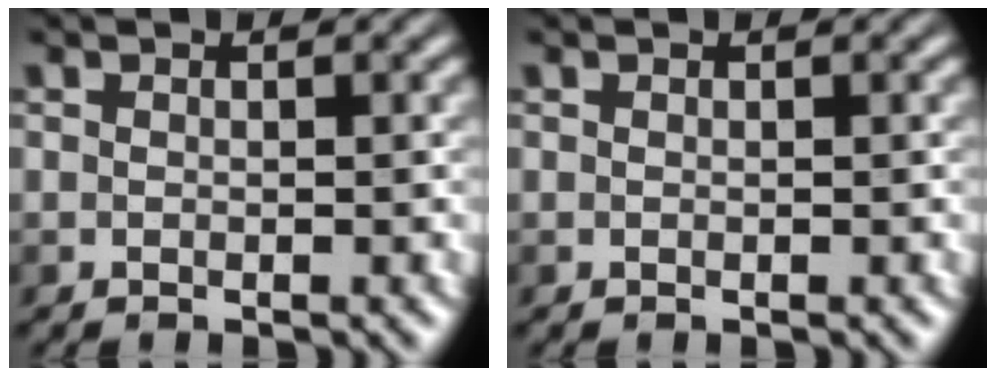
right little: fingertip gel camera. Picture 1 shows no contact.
{"total": 0.0}